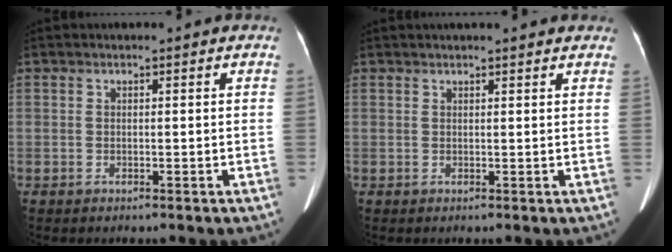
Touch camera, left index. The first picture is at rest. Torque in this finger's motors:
{"motor_torque": [0.85, -0.95, 0.09, 0.01]}